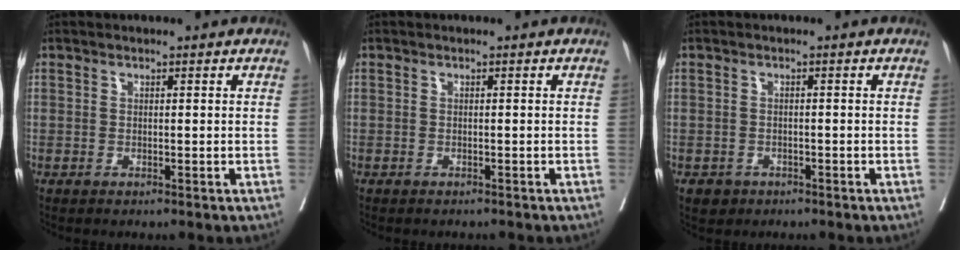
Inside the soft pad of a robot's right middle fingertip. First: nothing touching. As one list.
[{"total": 1.1, "force": [-1.0, 0.3, 0.2], "torque": [-0.012, -0.004, -0.013]}, {"total": 1.6, "force": [-0.7, 1.4, 0.1], "torque": [-0.007, 0.005, -0.008]}]